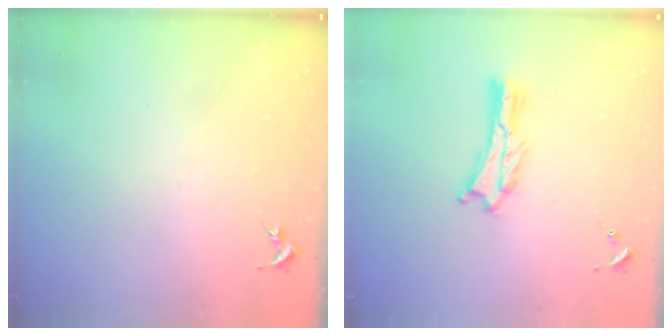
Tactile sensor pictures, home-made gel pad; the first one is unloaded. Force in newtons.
{"total": 0.8, "press": 0.7, "slide": 0.2}